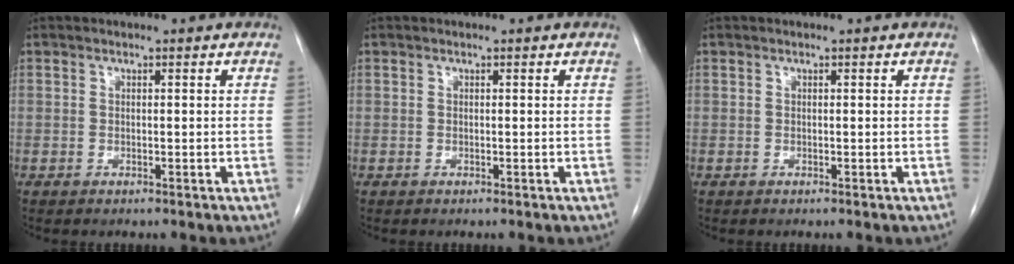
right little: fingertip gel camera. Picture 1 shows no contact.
{"total": 0.0}
{"total": 0.0}